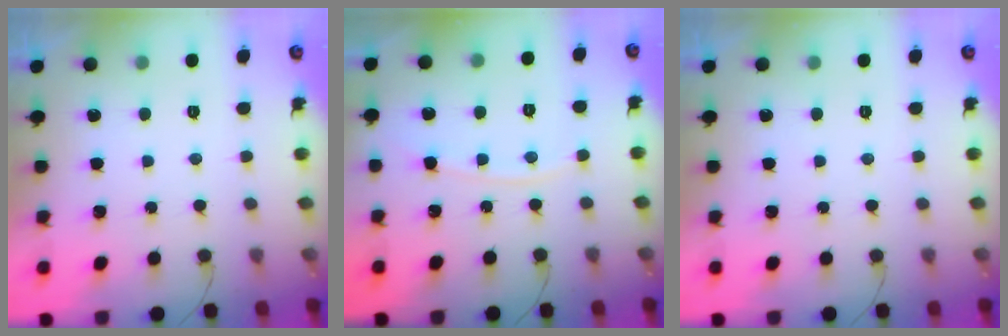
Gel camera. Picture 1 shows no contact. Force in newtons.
{"total": 5.4, "press": 5.4, "slide": 0.6}
{"total": 0.0}